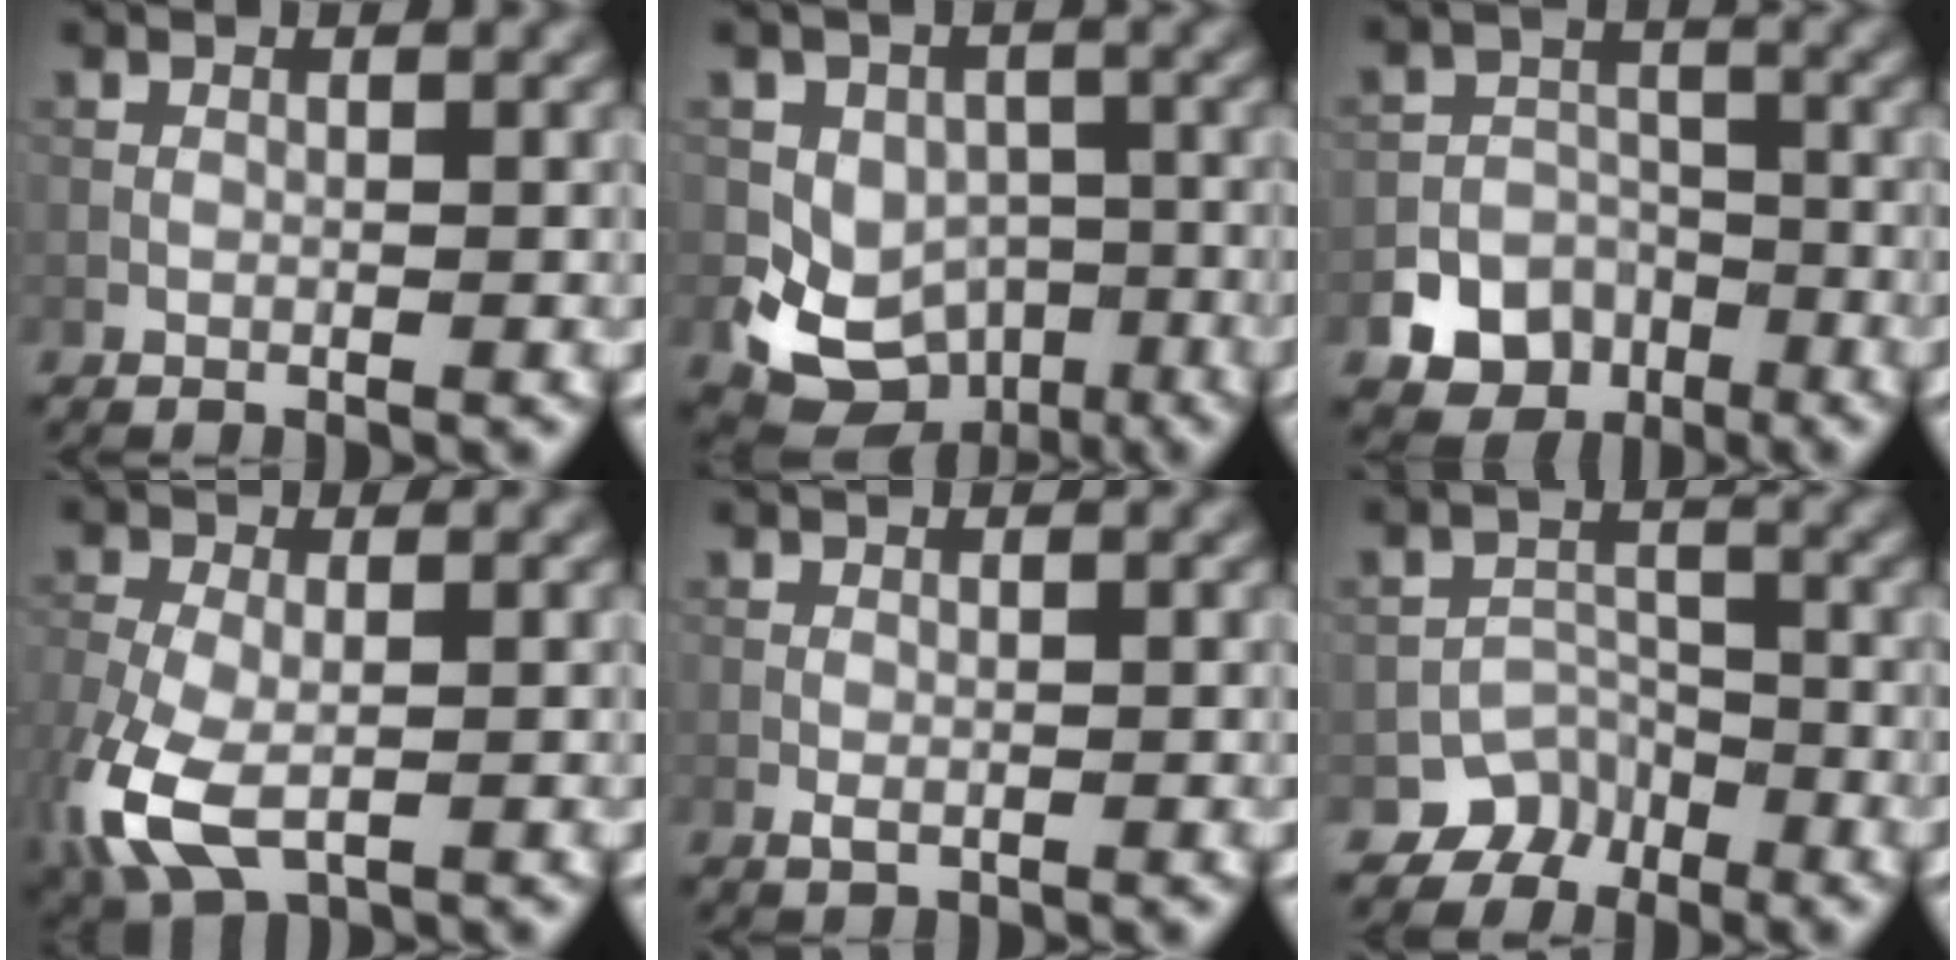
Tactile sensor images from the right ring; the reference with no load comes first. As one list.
[{"total": 7.5, "force": [-2.5, 6.2, 3.5], "torque": [-0.044, -0.002, -0.050]}, {"total": 7.5, "force": [-4.4, 5.9, 1.6], "torque": [-0.002, -0.020, -0.086]}, {"total": 8.0, "force": [-2.8, 4.5, 6.0], "torque": [-0.161, -0.022, -0.058]}, {"total": 0.7, "force": [-0.1, 0.5, 0.5], "torque": [-0.011, -0.001, -0.001]}, {"total": 3.5, "force": [-2.5, 2.4, 0.2], "torque": [0.015, 0.000, -0.036]}]